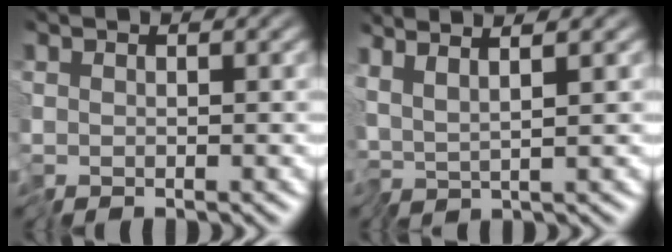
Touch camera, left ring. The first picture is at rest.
{"total": 3.0, "force": [1.4, 0.0, 2.7], "torque": [-0.045, 0.012, 0.017]}